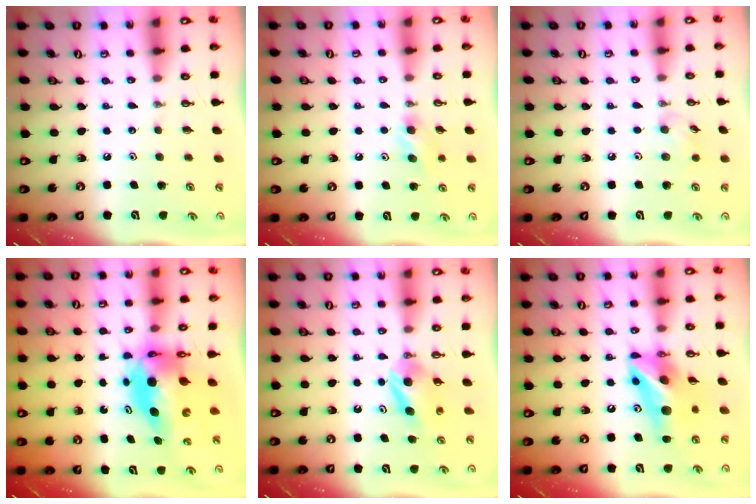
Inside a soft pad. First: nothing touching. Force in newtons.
{"total": 7.5, "press": 6.6, "slide": 3.5}
{"total": 6.2, "press": 6.0, "slide": 1.4}
{"total": 7.9, "press": 7.9, "slide": 0.8}
{"total": 5.2, "press": 5.0, "slide": 1.2}
{"total": 12.8, "press": 12.6, "slide": 1.9}